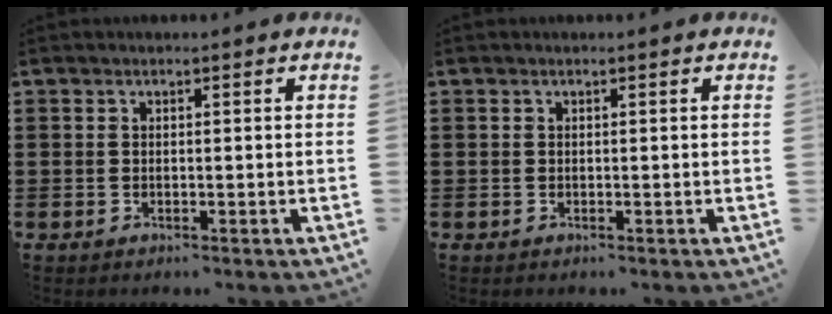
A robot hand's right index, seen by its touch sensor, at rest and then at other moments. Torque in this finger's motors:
{"motor_torque": [0.78, 1.36, 0.00, 0.00]}